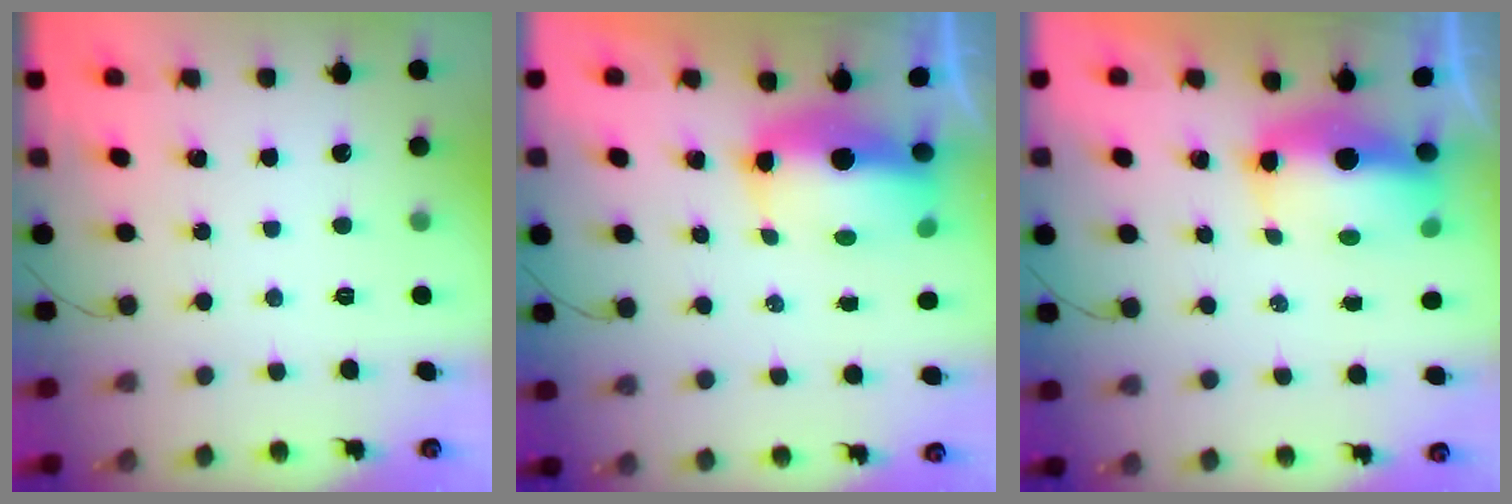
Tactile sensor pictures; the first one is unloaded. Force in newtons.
{"total": 10.1, "press": 9.9, "slide": 2.0}
{"total": 9.7, "press": 9.5, "slide": 1.9}